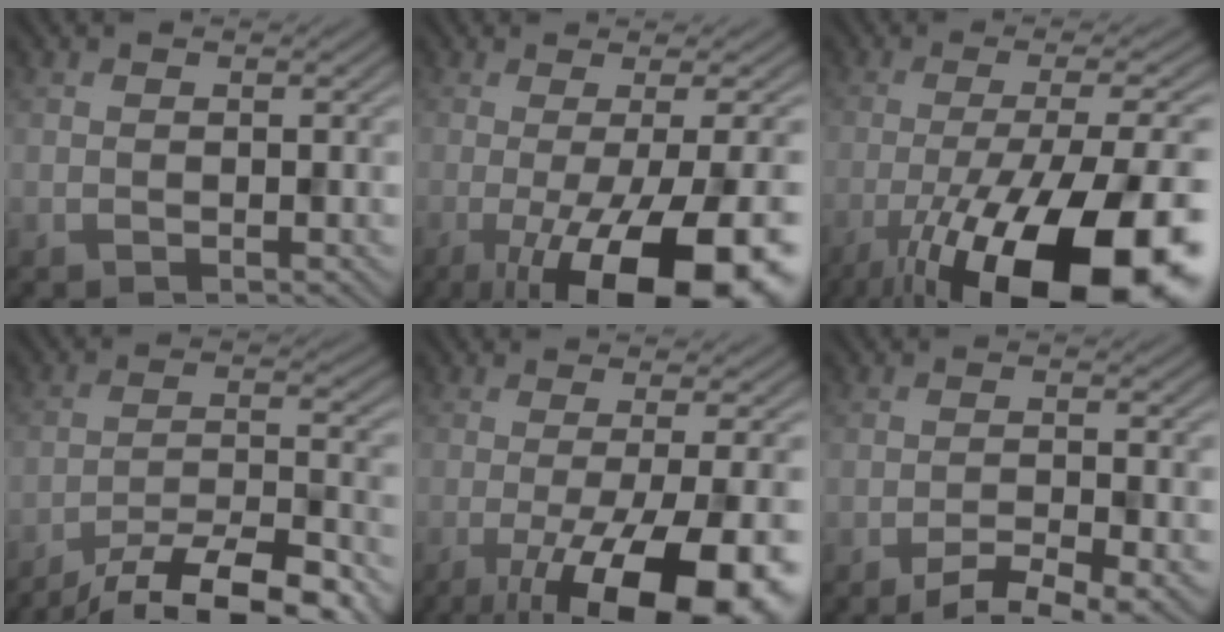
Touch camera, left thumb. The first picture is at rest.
{"total": 16.7, "force": [-5.9, 4.7, 14.9], "torque": [-0.180, -0.006, -0.084]}
{"total": 20.8, "force": [-10.7, 6.1, 16.8], "torque": [-0.252, -0.017, -0.174]}
{"total": 14.2, "force": [-11.5, 3.1, 7.7], "torque": [-0.131, -0.015, -0.172]}
{"total": 16.4, "force": [-7.0, 4.7, 14.1], "torque": [-0.181, -0.007, -0.098]}
{"total": 4.7, "force": [-3.2, 0.8, 3.4], "torque": [-0.061, 0.000, -0.053]}